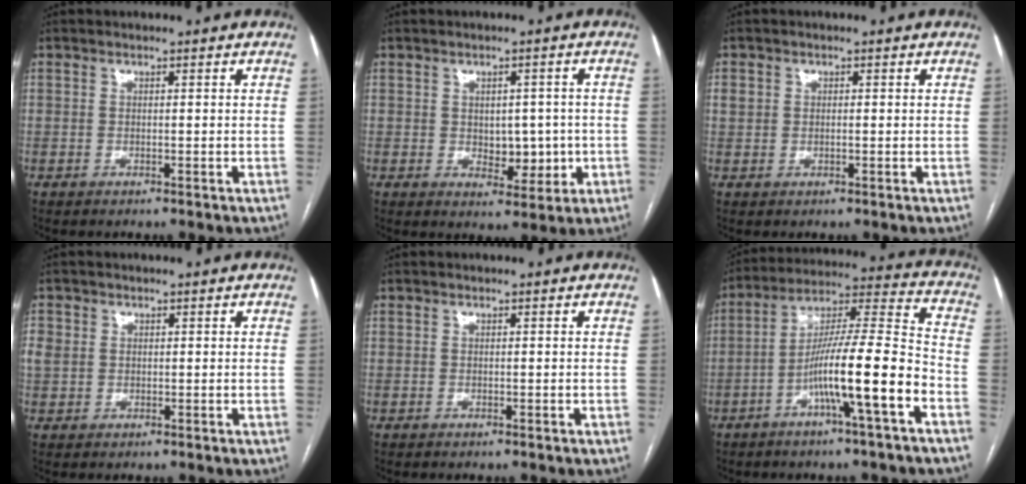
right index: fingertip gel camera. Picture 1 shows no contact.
{"total": 5.6, "force": [-0.5, 3.4, 4.4], "torque": [-0.049, 0.004, 0.003]}
{"total": 1.8, "force": [0.3, 1.4, 1.0], "torque": [-0.023, 0.012, 0.009]}
{"total": 3.2, "force": [0.6, 2.8, 1.5], "torque": [-0.045, 0.016, 0.017]}
{"total": 0.0}
{"total": 14.5, "force": [-5.9, -0.2, 13.3], "torque": [-0.232, 0.013, -0.103]}